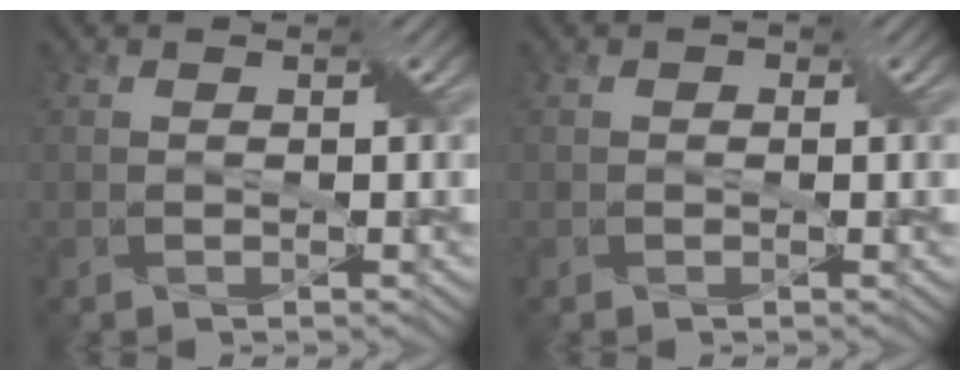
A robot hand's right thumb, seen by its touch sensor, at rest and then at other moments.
{"total": 0.7, "force": [0.0, 0.6, 0.2], "torque": [0.002, -0.002, -0.002]}